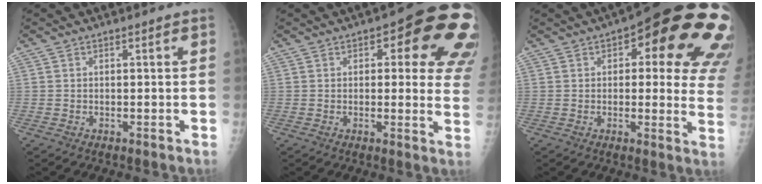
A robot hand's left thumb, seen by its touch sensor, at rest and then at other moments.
{"total": 17.3, "force": [6.4, 7.1, 14.3], "torque": [-0.116, -0.017, 0.065]}
{"total": 23.8, "force": [9.7, 8.8, 19.9], "torque": [-0.169, -0.009, 0.113]}